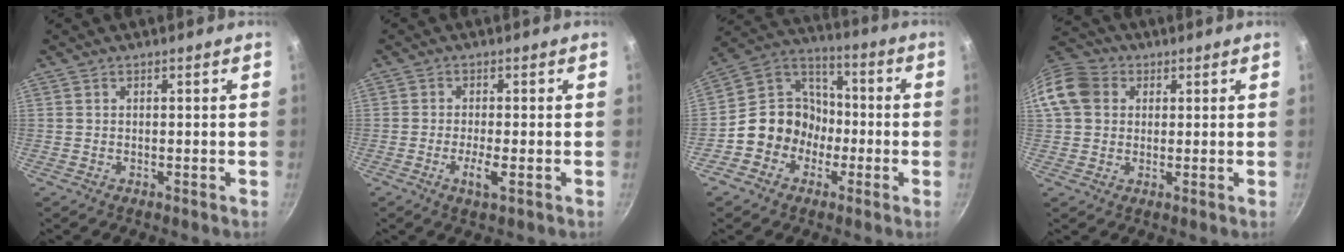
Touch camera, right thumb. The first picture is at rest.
{"total": 3.5, "force": [-1.1, 0.7, 3.2], "torque": [-0.065, 0.002, -0.023]}
{"total": 11.9, "force": [-3.7, 10.5, 4.3], "torque": [-0.019, 0.052, -0.080]}
{"total": 10.9, "force": [2.3, 9.2, 5.5], "torque": [-0.093, 0.021, 0.026]}